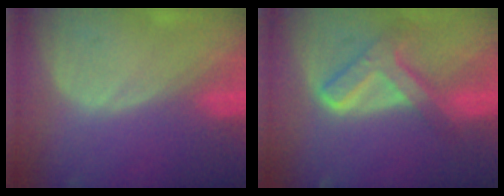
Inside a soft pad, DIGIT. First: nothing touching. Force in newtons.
{"total": 7.8, "press": 6.7, "slide": 4.1}